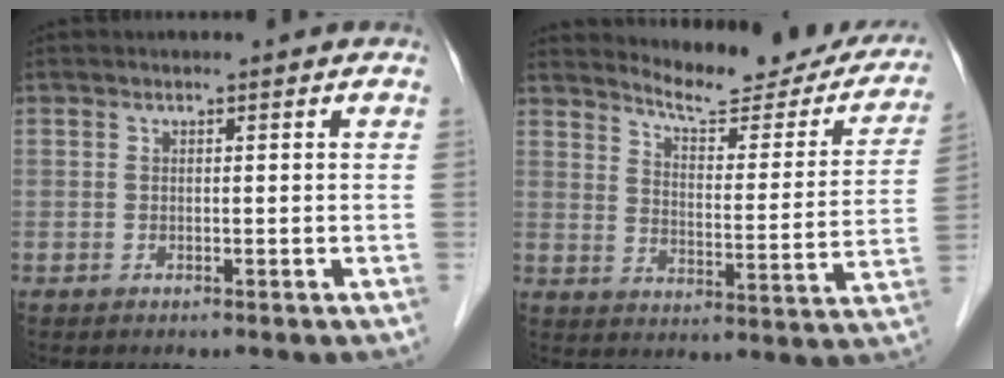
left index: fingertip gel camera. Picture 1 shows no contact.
{"total": 18.2, "force": [17.0, 3.7, 5.5], "torque": [-0.060, -0.057, 0.203]}